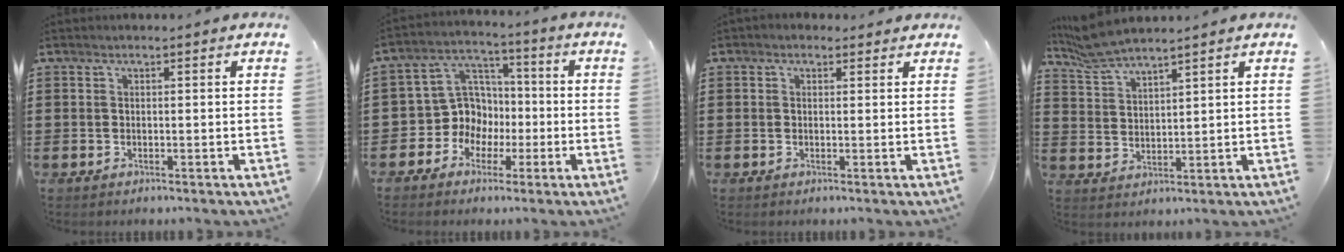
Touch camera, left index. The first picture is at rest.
{"total": 8.4, "force": [-1.6, 7.9, 2.1], "torque": [-0.077, 0.005, -0.029]}
{"total": 1.2, "force": [0.6, 1.0, 0.2], "torque": [-0.009, 0.007, 0.011]}
{"total": 5.0, "force": [4.7, 0.3, 1.6], "torque": [-0.047, -0.014, 0.086]}